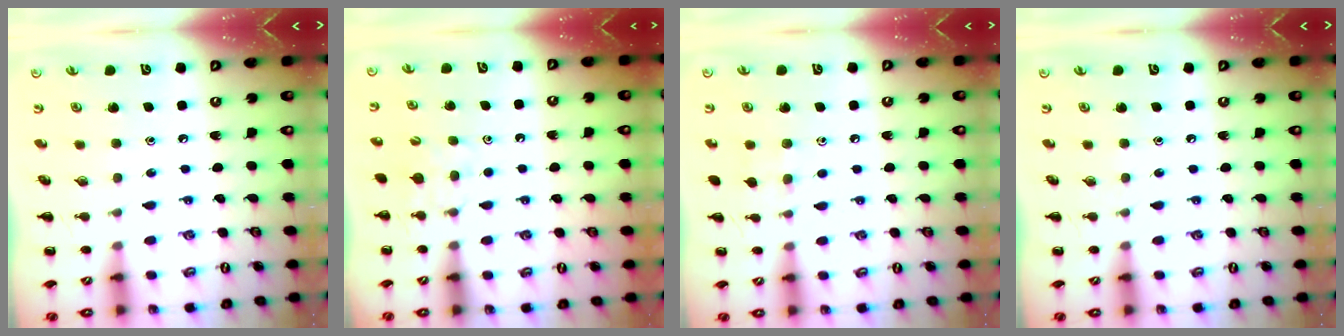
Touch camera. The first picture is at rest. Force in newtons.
{"total": 4.9, "press": 4.6, "slide": 1.6}
{"total": 5.8, "press": 5.4, "slide": 1.9}
{"total": 0.0}